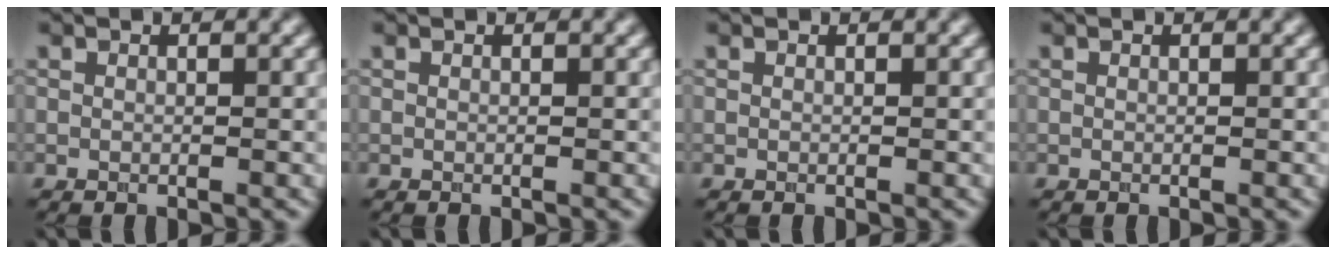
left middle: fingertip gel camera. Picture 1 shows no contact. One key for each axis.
{"total": 0.0}
{"total": 0.0}
{"total": 0.0}